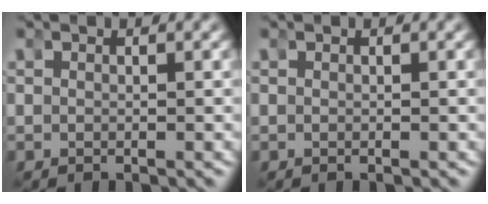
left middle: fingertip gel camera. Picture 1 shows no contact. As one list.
[{"total": 0.0}]